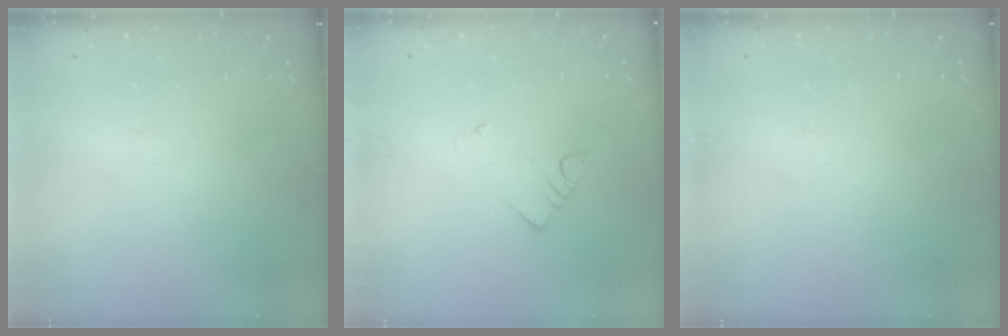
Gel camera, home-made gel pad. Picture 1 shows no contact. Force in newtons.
{"total": 2.6, "press": 2.6, "slide": 0.2}
{"total": 1.6, "press": 1.6, "slide": 0.0}